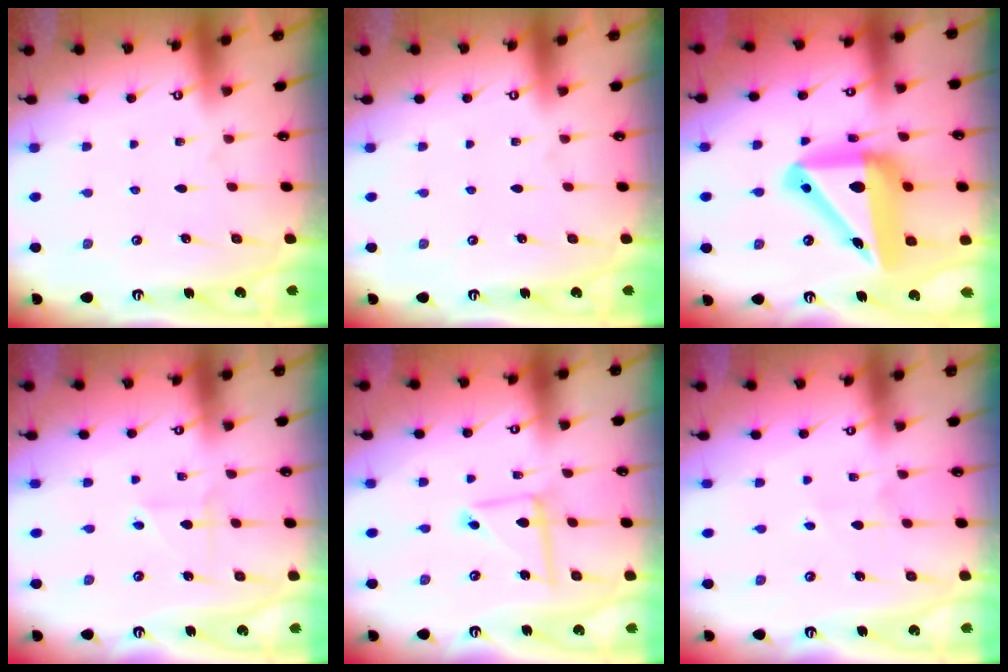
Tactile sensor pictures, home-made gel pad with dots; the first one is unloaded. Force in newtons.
{"total": 0.0}
{"total": 20.8, "press": 20.6, "slide": 2.8}
{"total": 2.3, "press": 2.3, "slide": 0.5}
{"total": 7.2, "press": 7.2, "slide": 0.7}
{"total": 2.7, "press": 2.6, "slide": 0.9}